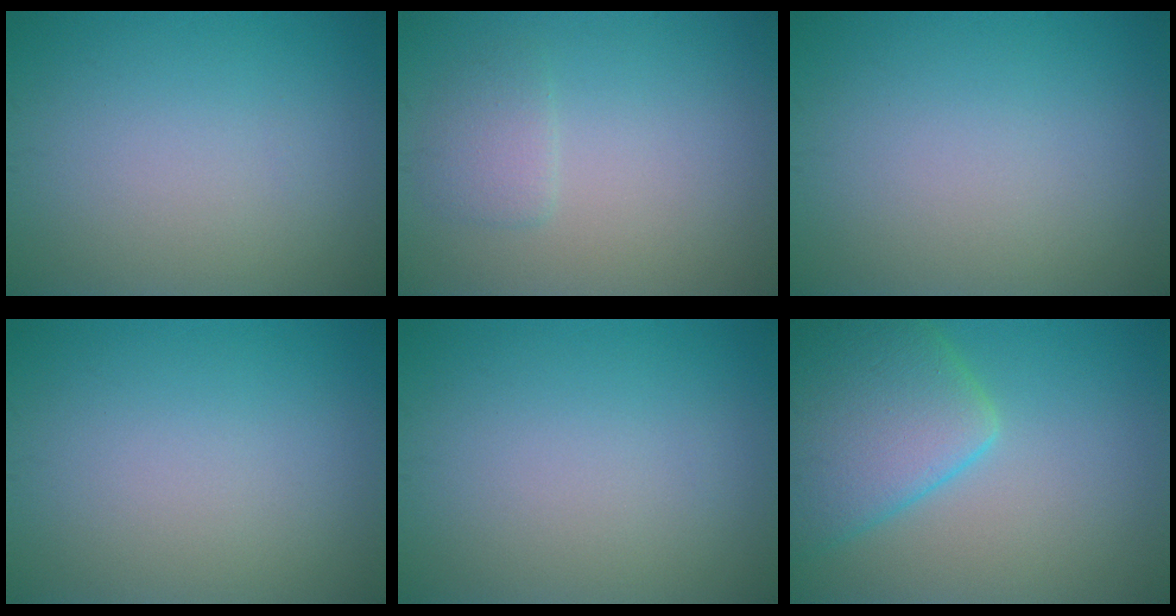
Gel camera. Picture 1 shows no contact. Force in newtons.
{"total": 1.7, "press": 1.6, "slide": 0.2}
{"total": 0.0}
{"total": 0.0}
{"total": 0.0}
{"total": 7.8, "press": 7.8, "slide": 0.5}